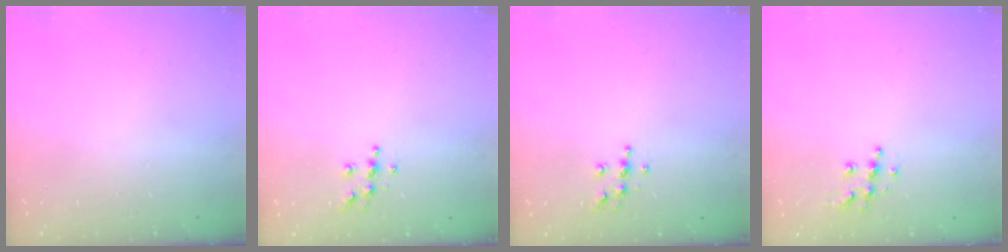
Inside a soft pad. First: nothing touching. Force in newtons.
{"total": 5.4, "press": 5.4, "slide": 0.1}
{"total": 5.4, "press": 5.4, "slide": 0.1}
{"total": 6.3, "press": 6.3, "slide": 0.3}